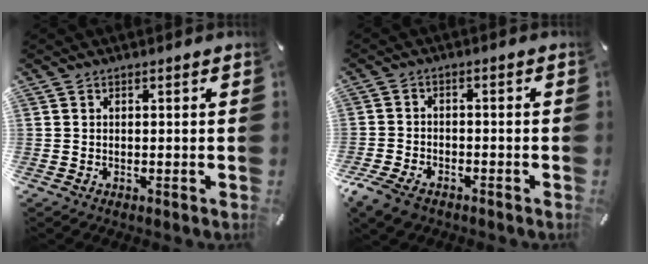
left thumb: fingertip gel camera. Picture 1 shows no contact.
{"total": 5.6, "force": [-3.9, 3.1, 2.5], "torque": [-0.071, 0.011, -0.078]}